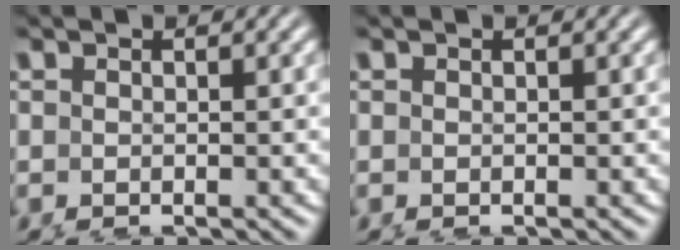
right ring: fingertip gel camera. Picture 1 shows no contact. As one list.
[{"total": 0.0}]